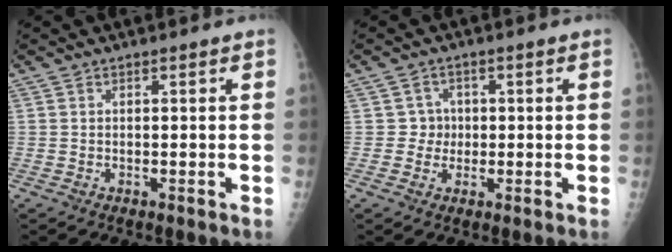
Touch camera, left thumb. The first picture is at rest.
{"total": 3.0, "force": [0.0, 3.0, 0.1], "torque": [0.024, 0.009, -0.006]}